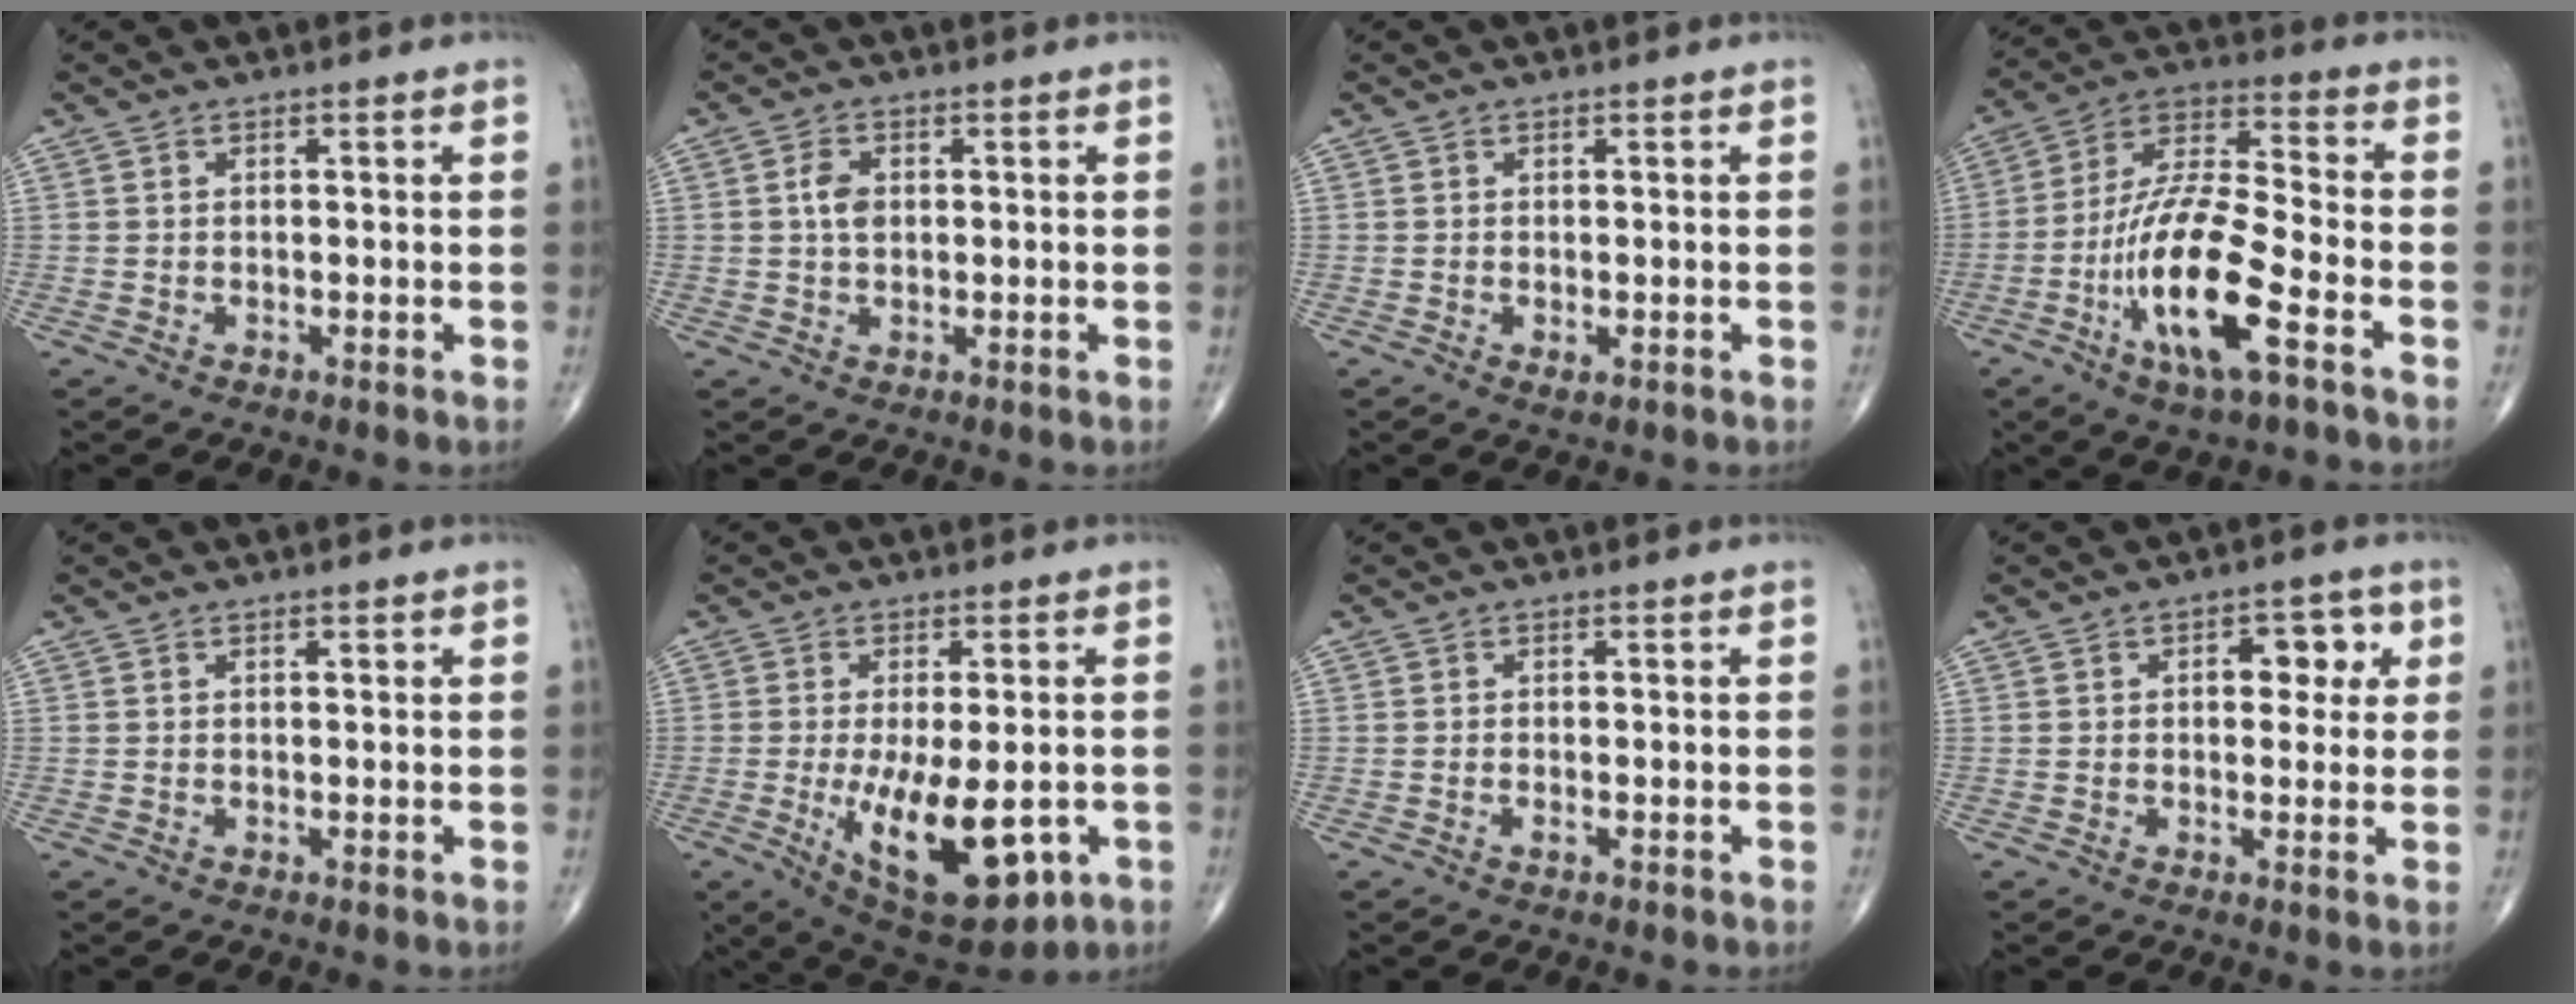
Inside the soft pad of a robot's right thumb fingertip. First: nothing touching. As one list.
[{"total": 3.6, "force": [0.5, 2.4, 2.6], "torque": [-0.047, 0.001, 0.007]}, {"total": 1.0, "force": [-0.2, 0.4, 0.8], "torque": [-0.012, -0.003, -0.003]}, {"total": 17.5, "force": [-7.1, 4.8, 15.3], "torque": [-0.305, 0.036, -0.128]}, {"total": 0.5, "force": [0.3, 0.2, 0.4], "torque": [-0.006, -0.001, 0.005]}, {"total": 15.8, "force": [-3.9, 6.4, 13.9], "torque": [-0.219, -0.021, -0.040]}, {"total": 0.6, "force": [-0.3, 0.2, 0.5], "torque": [-0.011, -0.001, -0.006]}, {"total": 6.3, "force": [1.6, 3.8, 4.8], "torque": [-0.028, 0.003, 0.016]}]